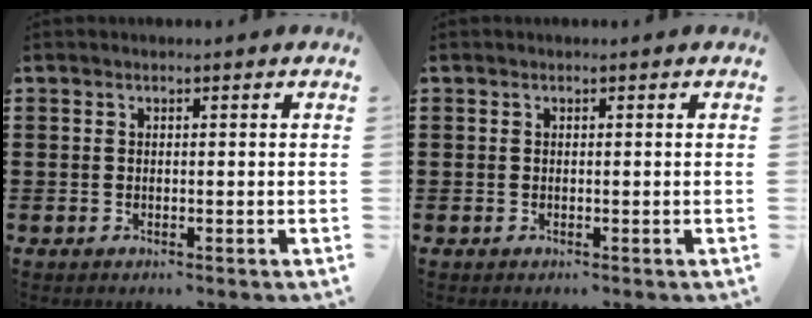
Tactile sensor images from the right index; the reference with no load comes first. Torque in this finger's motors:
{"motor_torque": [-0.11, 0.87, 0.00, 0.00]}